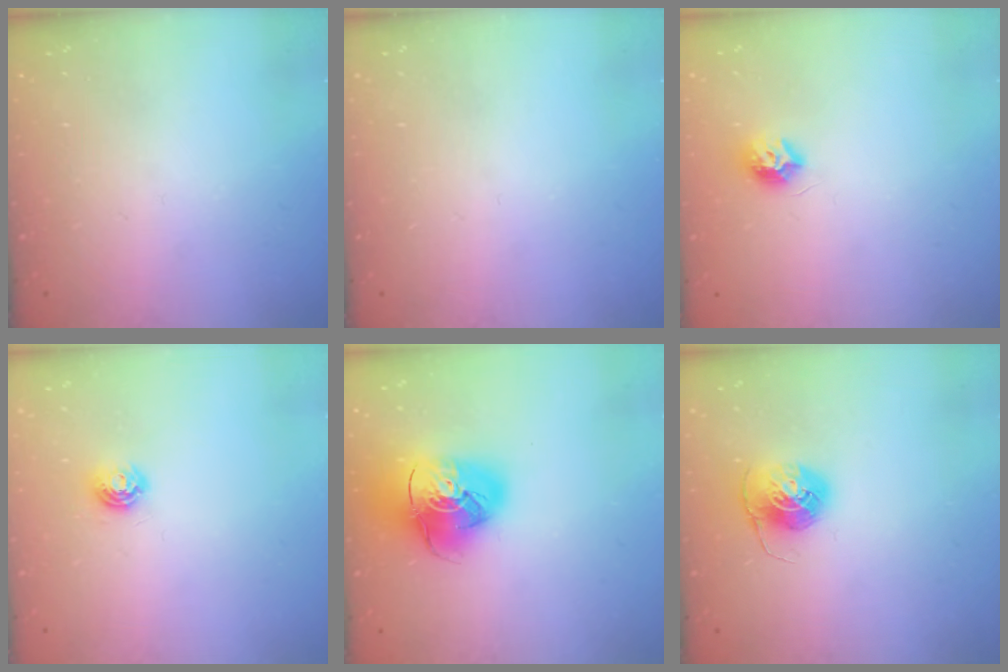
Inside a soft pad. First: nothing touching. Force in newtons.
{"total": 0.0}
{"total": 7.6, "press": 7.6, "slide": 0.2}
{"total": 5.0, "press": 5.0, "slide": 0.6}
{"total": 14.9, "press": 14.8, "slide": 1.9}
{"total": 7.1, "press": 7.1, "slide": 0.5}